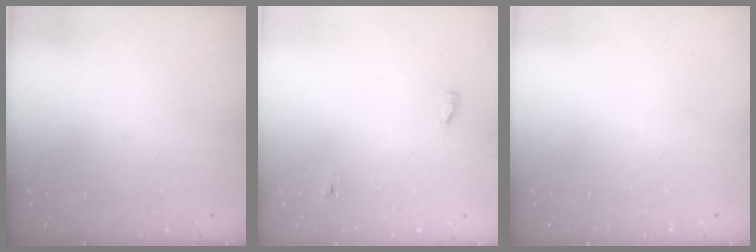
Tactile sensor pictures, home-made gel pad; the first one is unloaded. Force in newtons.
{"total": 3.5, "press": 3.4, "slide": 1.0}
{"total": 0.0}